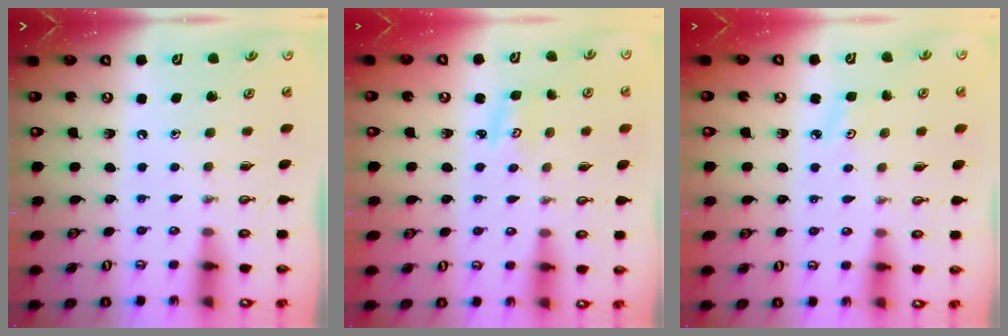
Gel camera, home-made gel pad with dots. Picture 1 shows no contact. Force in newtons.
{"total": 2.9, "press": 2.9, "slide": 0.2}
{"total": 2.8, "press": 2.8, "slide": 0.4}